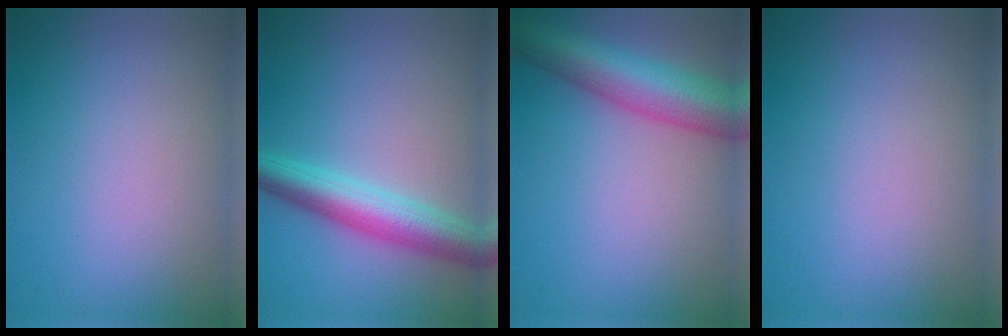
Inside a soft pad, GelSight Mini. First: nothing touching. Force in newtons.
{"total": 5.1, "press": 5.1, "slide": 0.1}
{"total": 7.7, "press": 7.7, "slide": 0.3}
{"total": 0.0}